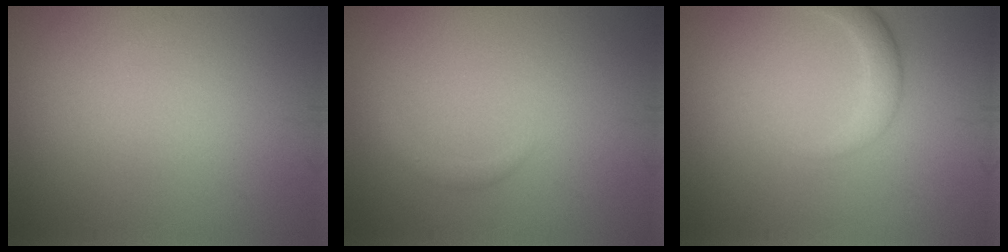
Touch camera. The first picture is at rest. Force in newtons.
{"total": 0.8, "press": 0.8, "slide": 0.0}
{"total": 2.0, "press": 2.0, "slide": 0.1}